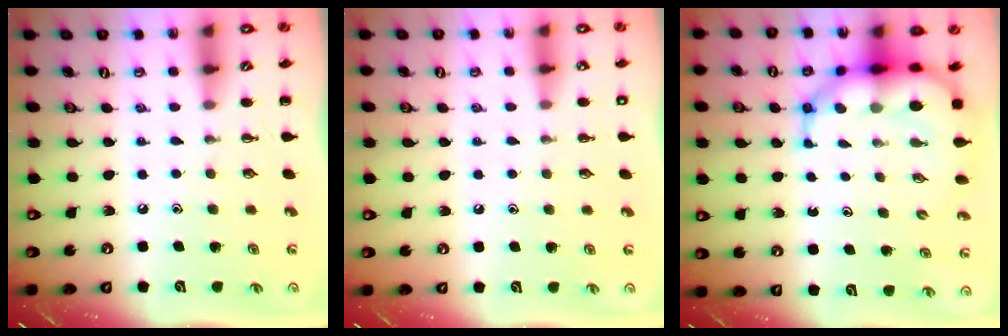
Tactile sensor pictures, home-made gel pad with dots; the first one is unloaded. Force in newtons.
{"total": 2.3, "press": 2.2, "slide": 0.7}
{"total": 10.7, "press": 10.3, "slide": 2.9}